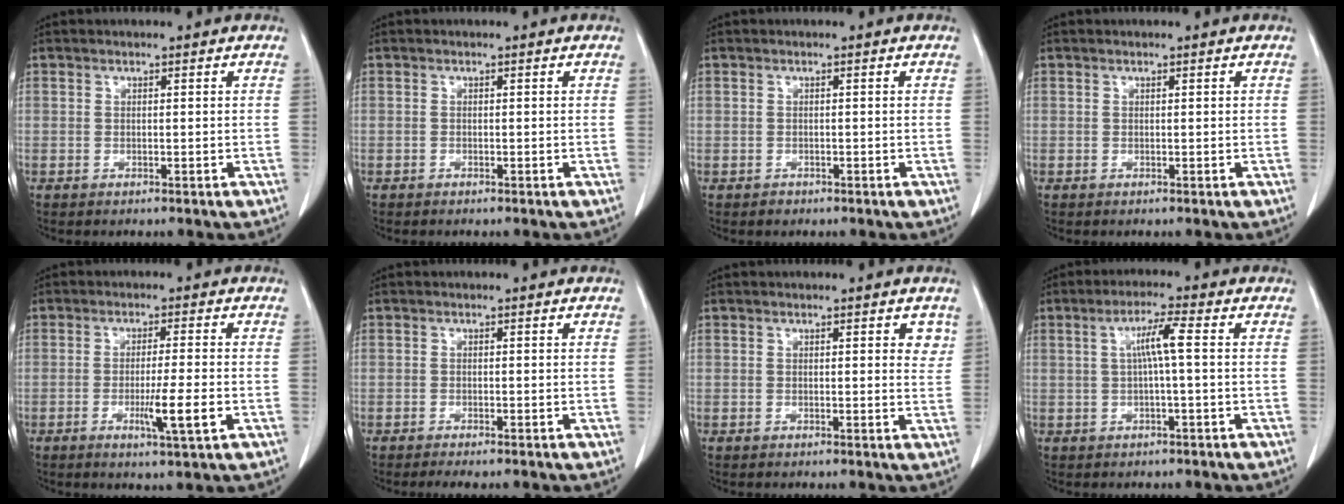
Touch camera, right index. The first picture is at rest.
{"total": 0.0}
{"total": 0.8, "force": [-0.5, 0.7, -0.1], "torque": [-0.002, 0.003, -0.010]}
{"total": 0.0}
{"total": 6.0, "force": [-1.9, -0.3, 5.7], "torque": [-0.096, -0.013, -0.030]}
{"total": 2.0, "force": [-1.7, 0.0, 1.1], "torque": [-0.016, -0.005, -0.024]}
{"total": 2.2, "force": [1.1, 0.8, 1.7], "torque": [-0.012, -0.004, 0.009]}
{"total": 4.5, "force": [0.5, -0.2, 4.4], "torque": [-0.081, 0.011, 0.011]}